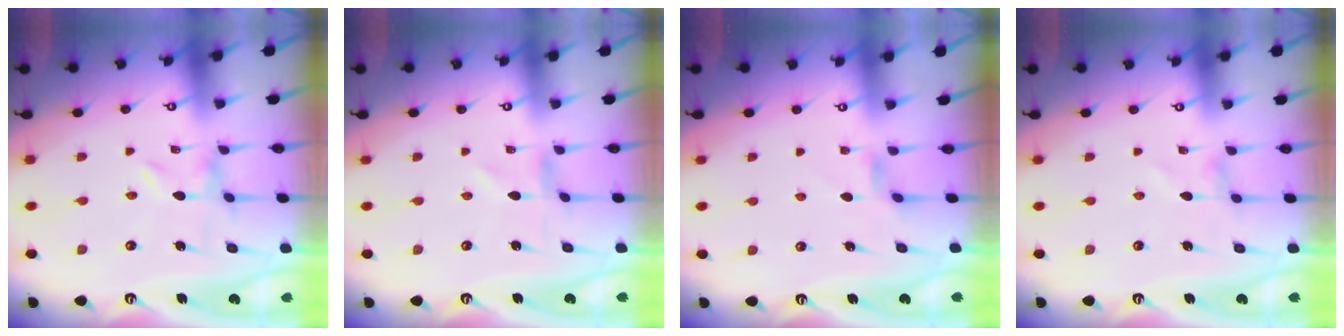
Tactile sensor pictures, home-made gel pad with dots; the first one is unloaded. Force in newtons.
{"total": 0.6, "press": 0.6, "slide": 0.2}
{"total": 3.0, "press": 3.0, "slide": 0.3}
{"total": 0.0}